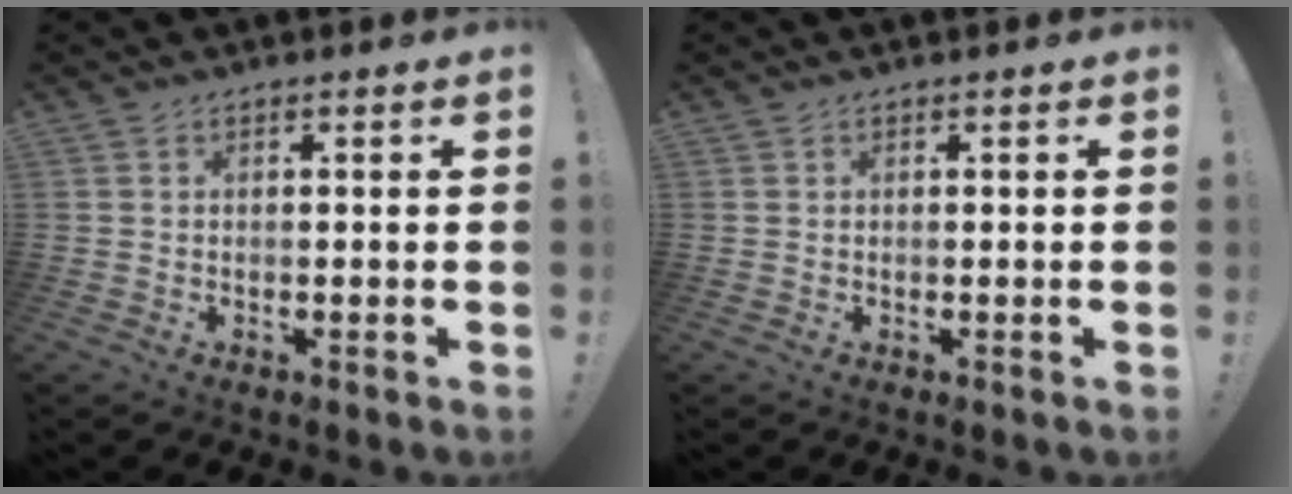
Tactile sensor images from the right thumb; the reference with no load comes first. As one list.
[{"total": 0.0}]